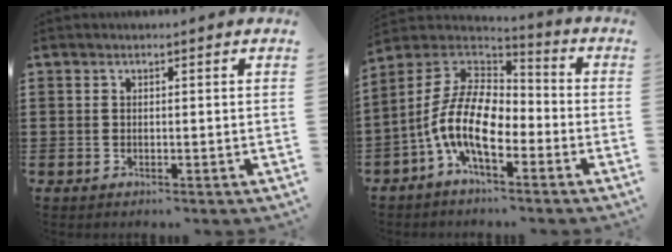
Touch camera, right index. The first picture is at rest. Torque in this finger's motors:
{"motor_torque": [2.14, 0.00, 1.05, 0.21]}